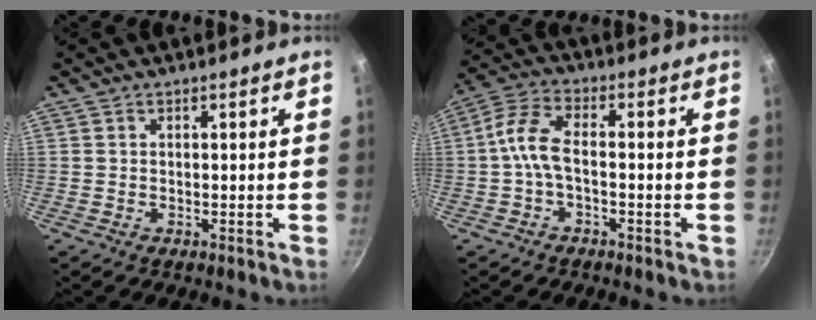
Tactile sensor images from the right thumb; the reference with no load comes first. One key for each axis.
{"total": 6.5, "fx": -1.8, "fy": 3.2, "fz": 5.3, "tx": -0.121, "ty": 0.029, "tz": -0.045}